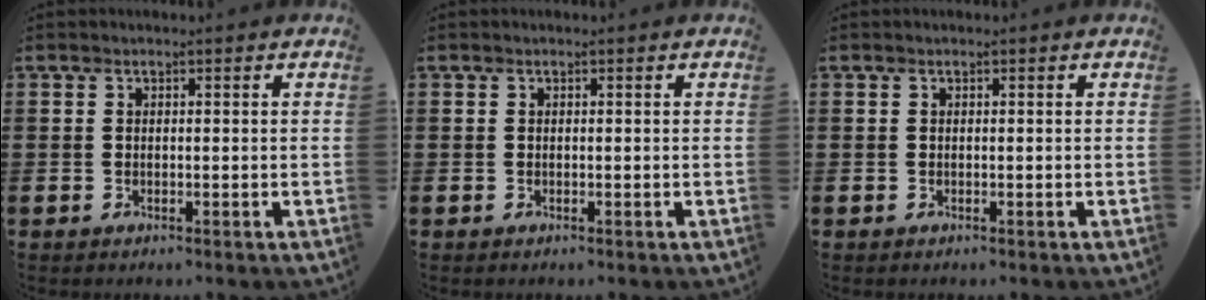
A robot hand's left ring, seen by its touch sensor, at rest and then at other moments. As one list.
[{"total": 0.0}, {"total": 0.0}]